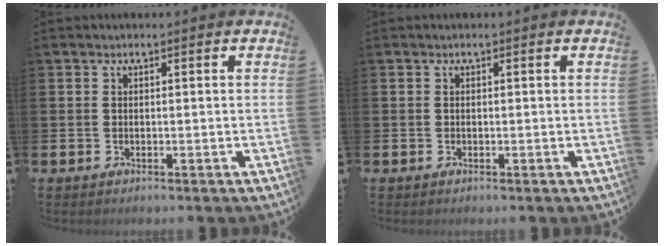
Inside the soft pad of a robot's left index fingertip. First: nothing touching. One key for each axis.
{"total": 0.0}